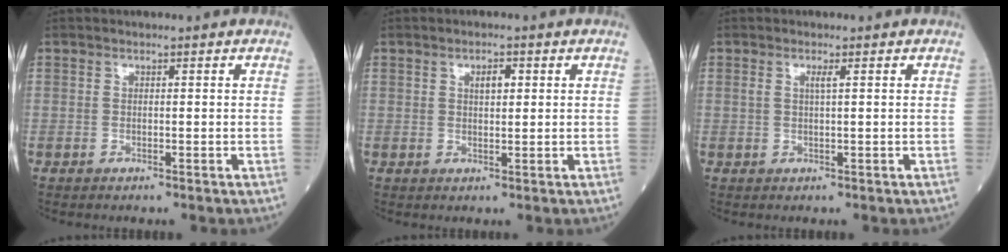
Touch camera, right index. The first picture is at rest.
{"total": 2.2, "force": [0.8, 0.9, 1.8], "torque": [-0.031, 0.000, 0.013]}
{"total": 1.1, "force": [0.4, -0.1, 1.0], "torque": [-0.025, 0.002, 0.007]}